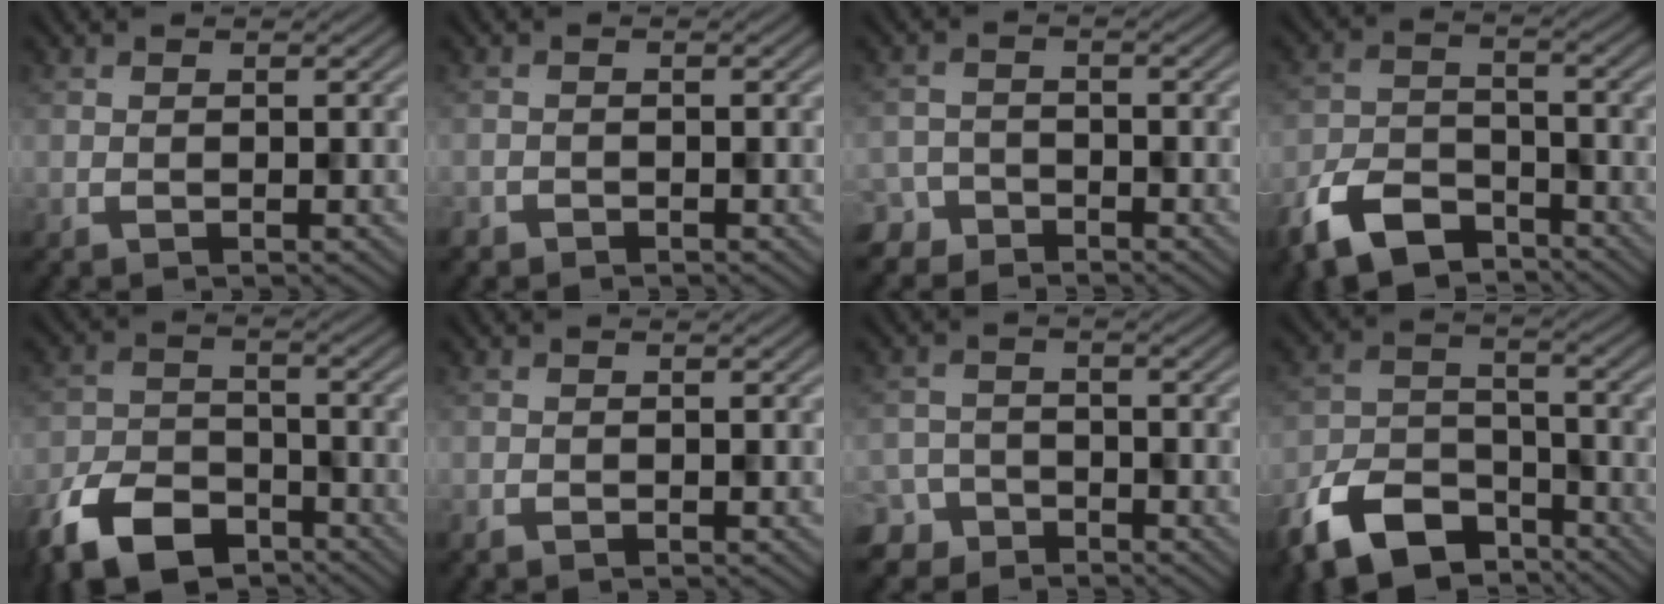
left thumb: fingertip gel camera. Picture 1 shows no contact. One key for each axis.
{"total": 1.0, "fx": -0.7, "fy": 0.4, "fz": -0.6, "tx": 0.015, "ty": -0.001, "tz": -0.013}
{"total": 3.3, "fx": -2.9, "fy": 1.5, "fz": -0.1, "tx": 0.007, "ty": -0.005, "tz": -0.060}
{"total": 8.6, "fx": -6.6, "fy": 4.1, "fz": 3.7, "tx": -0.075, "ty": -0.014, "tz": -0.135}
{"total": 10.4, "fx": -7.7, "fy": 5.2, "fz": 4.7, "tx": -0.100, "ty": -0.018, "tz": -0.147}
{"total": 0.6, "fx": -0.6, "fy": 0.2, "fz": 0.1, "tx": -0.001, "ty": -0.002, "tz": -0.009}
{"total": 4.0, "fx": -3.4, "fy": 2.1, "fz": 0.2, "tx": -0.003, "ty": -0.005, "tz": -0.068}
{"total": 11.2, "fx": -8.1, "fy": 5.6, "fz": 5.3, "tx": -0.111, "ty": -0.016, "tz": -0.152}